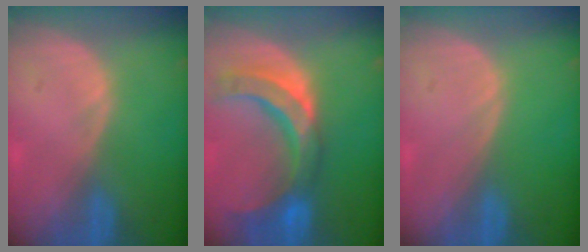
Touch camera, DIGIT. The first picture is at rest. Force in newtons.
{"total": 11.0, "press": 9.5, "slide": 5.6}
{"total": 0.0}